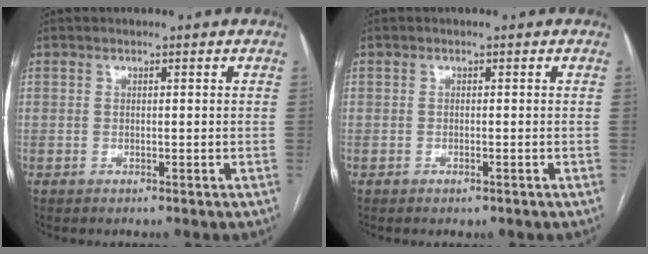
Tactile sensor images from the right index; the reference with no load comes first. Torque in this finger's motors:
{"motor_torque": [0.25, -0.02, 0.07, 0.01]}